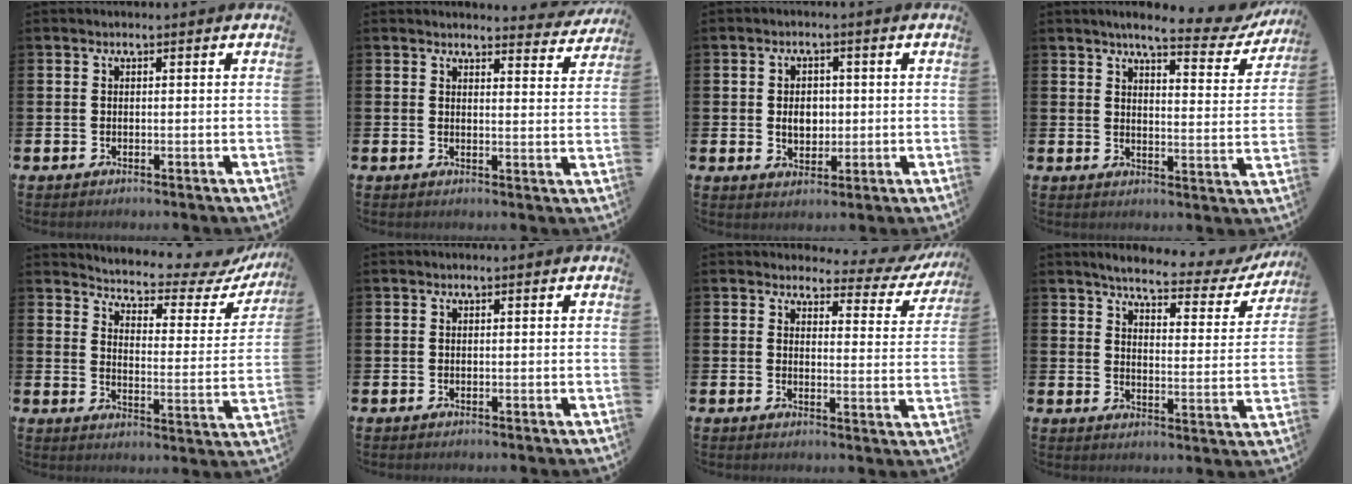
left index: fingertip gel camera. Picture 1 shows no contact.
{"total": 3.3, "force": [3.3, 0.4, 0.1], "torque": [0.009, -0.025, 0.054]}
{"total": 3.5, "force": [0.1, 2.8, 2.2], "torque": [-0.033, 0.005, -0.005]}
{"total": 6.0, "force": [5.2, 1.1, 2.8], "torque": [-0.053, -0.030, 0.082]}
{"total": 4.7, "force": [4.5, 1.1, 1.1], "torque": [-0.042, -0.042, 0.068]}
{"total": 0.0}
{"total": 2.9, "force": [2.4, 1.4, 0.6], "torque": [-0.009, -0.029, 0.030]}
{"total": 4.4, "force": [4.0, 0.9, 1.8], "torque": [-0.049, -0.033, 0.058]}